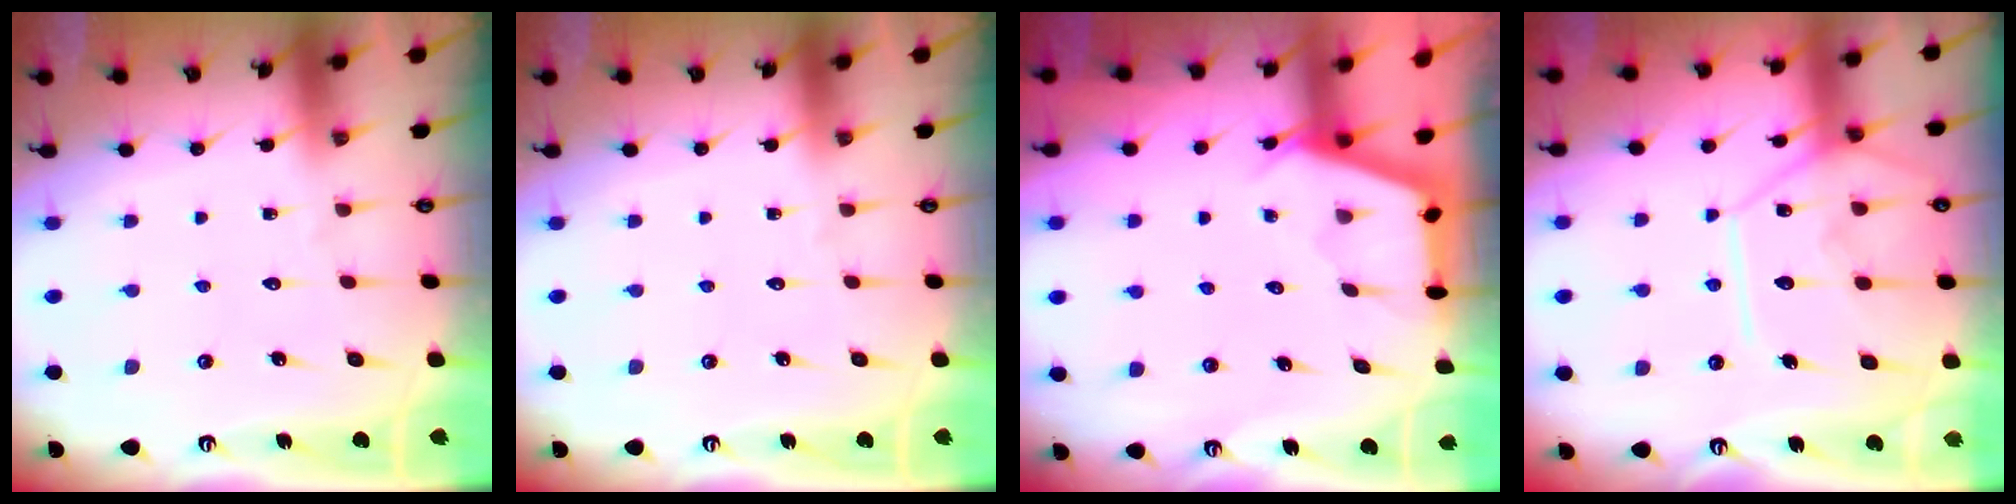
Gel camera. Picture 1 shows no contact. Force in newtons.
{"total": 0.0}
{"total": 2.7, "press": 2.7, "slide": 0.3}
{"total": 14.2, "press": 14.2, "slide": 1.3}